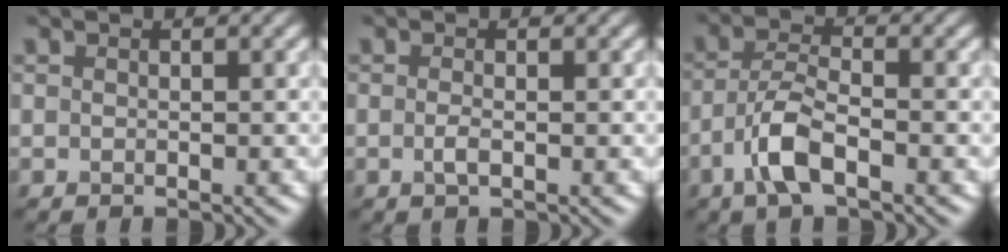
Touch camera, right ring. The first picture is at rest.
{"total": 1.0, "force": [-0.3, 0.3, 1.0], "torque": [-0.021, -0.003, -0.007]}
{"total": 4.3, "force": [-2.2, 1.4, 3.4], "torque": [-0.073, 0.003, -0.050]}